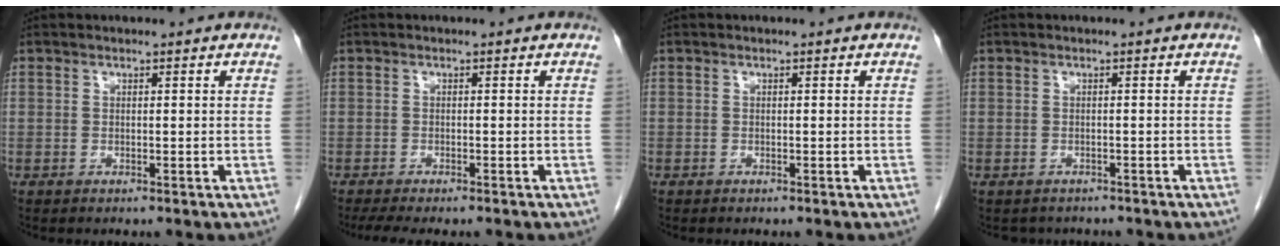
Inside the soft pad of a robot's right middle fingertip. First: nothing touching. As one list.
[{"total": 6.4, "force": [-5.3, 1.4, 3.3], "torque": [-0.044, -0.010, -0.079]}, {"total": 0.0}, {"total": 2.7, "force": [-2.4, 1.4, 0.0], "torque": [-0.003, 0.001, -0.033]}]